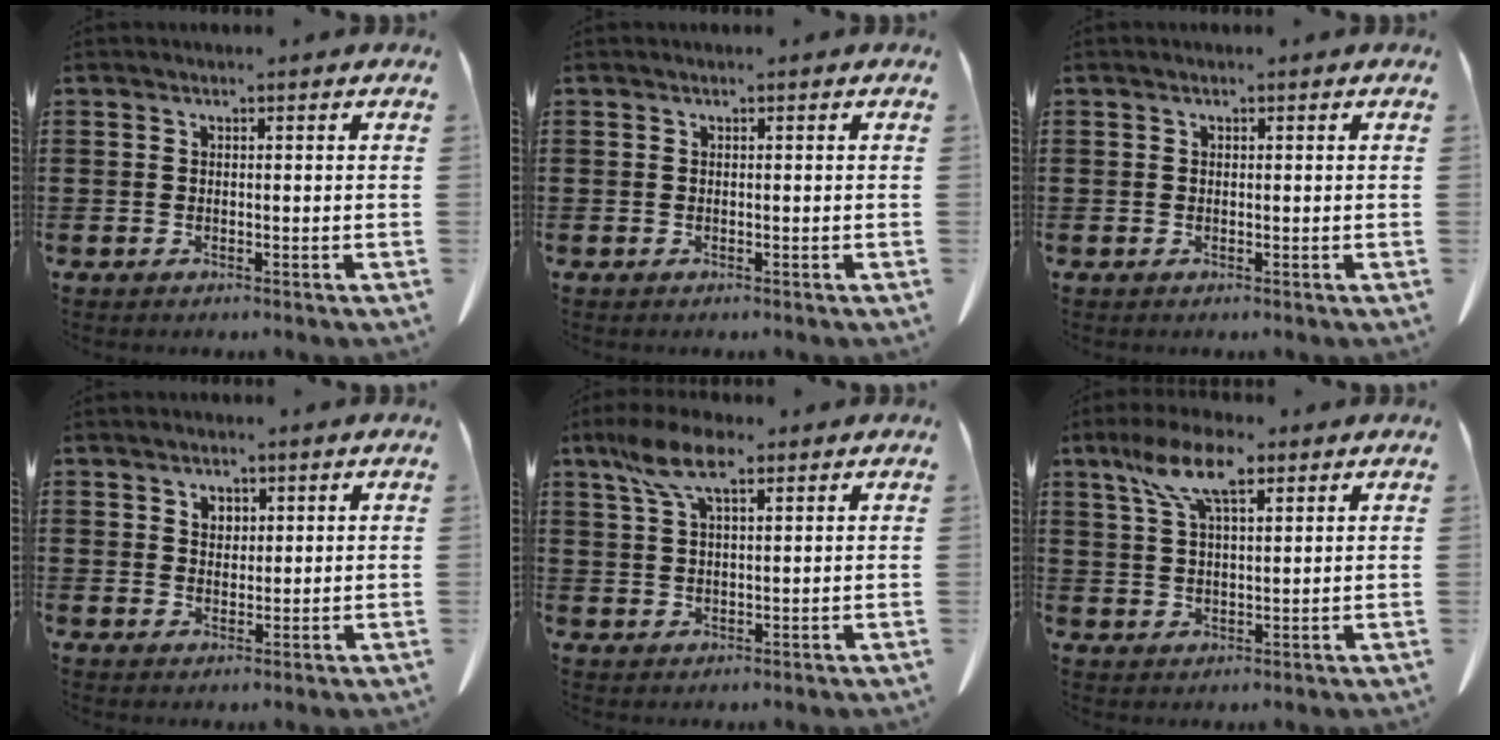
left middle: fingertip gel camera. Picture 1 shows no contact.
{"total": 0.0}
{"total": 0.0}
{"total": 2.2, "force": [1.4, 1.5, 0.8], "torque": [-0.012, 0.002, 0.023]}
{"total": 7.6, "force": [4.5, 2.3, 5.6], "torque": [-0.128, 0.000, 0.078]}
{"total": 8.8, "force": [5.3, 3.0, 6.4], "torque": [-0.140, 0.006, 0.095]}